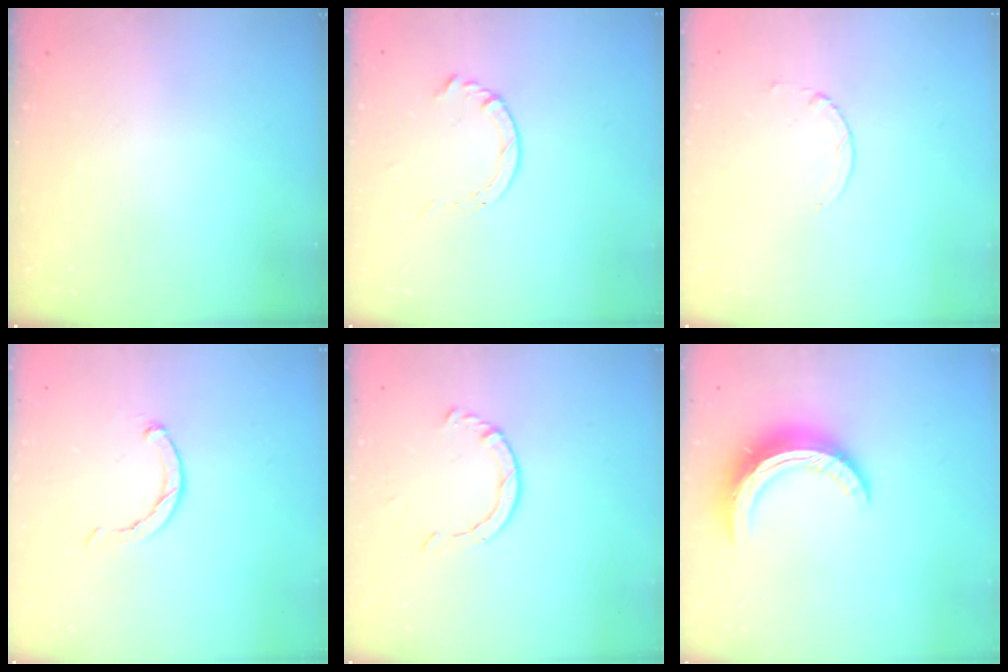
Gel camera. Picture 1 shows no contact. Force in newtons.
{"total": 3.4, "press": 3.4, "slide": 0.5}
{"total": 2.3, "press": 2.3, "slide": 0.3}
{"total": 2.3, "press": 2.2, "slide": 0.5}
{"total": 2.9, "press": 2.9, "slide": 0.4}
{"total": 12.9, "press": 12.9, "slide": 0.3}